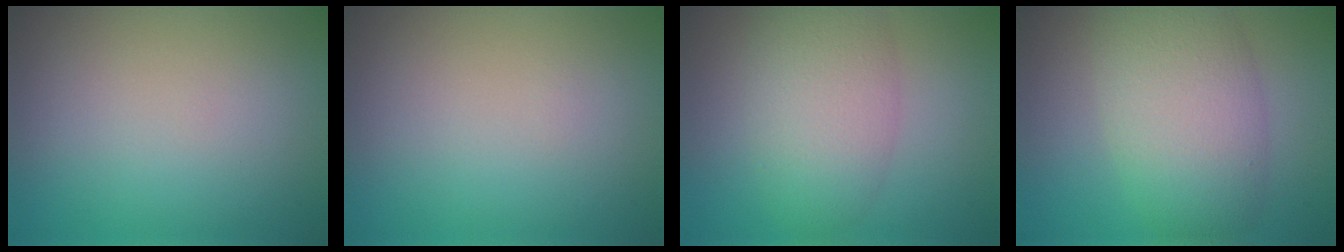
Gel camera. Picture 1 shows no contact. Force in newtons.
{"total": 0.0}
{"total": 6.1, "press": 6.1, "slide": 0.2}
{"total": 8.0, "press": 8.0, "slide": 0.6}